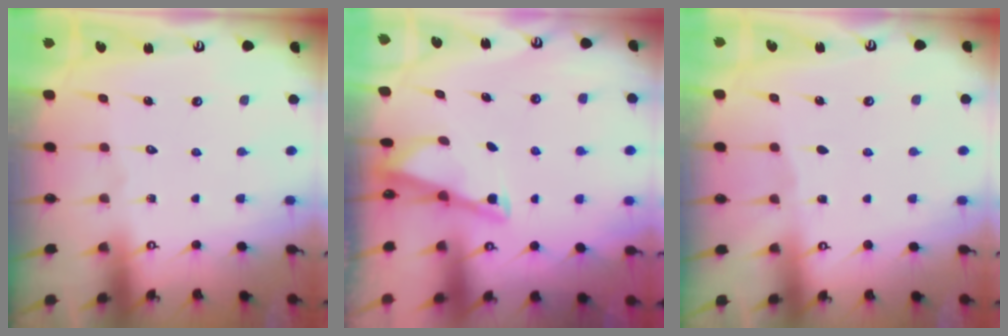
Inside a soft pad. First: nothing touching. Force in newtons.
{"total": 2.9, "press": 2.9, "slide": 0.2}
{"total": 1.8, "press": 1.8, "slide": 0.2}